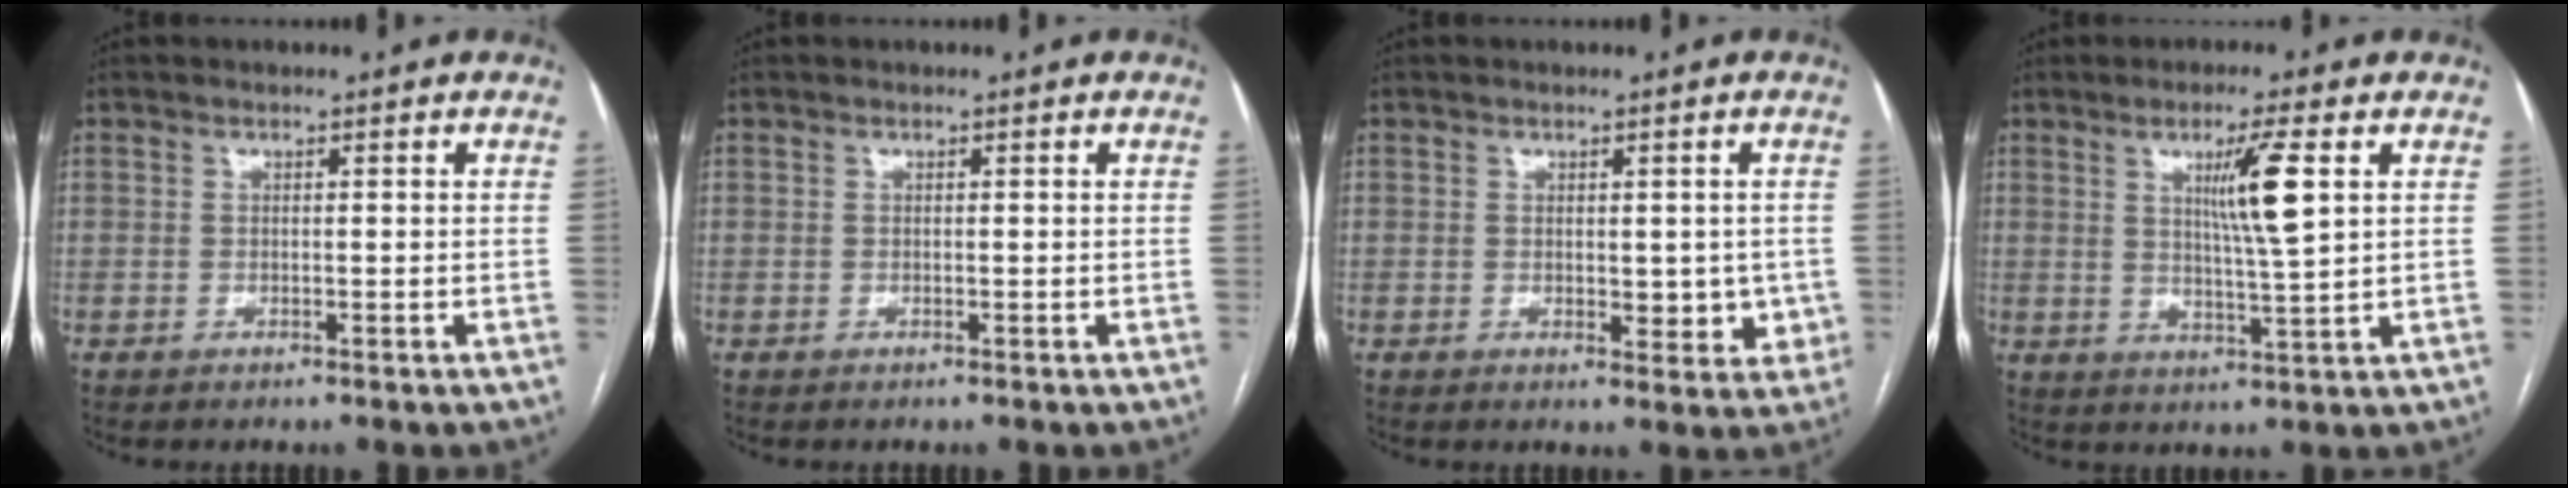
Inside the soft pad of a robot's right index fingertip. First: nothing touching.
{"total": 0.0}
{"total": 4.6, "force": [-0.3, 2.6, 3.9], "torque": [-0.034, -0.001, 0.003]}
{"total": 7.5, "force": [2.4, -0.4, 7.1], "torque": [-0.123, -0.008, 0.043]}